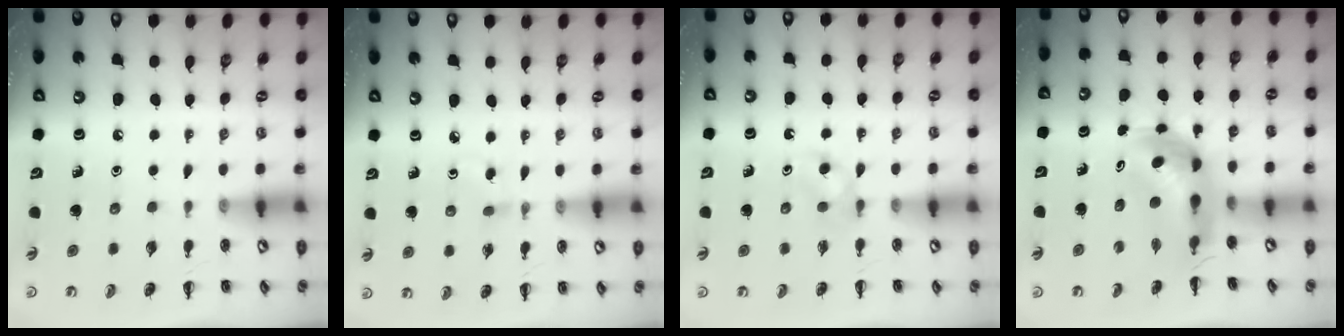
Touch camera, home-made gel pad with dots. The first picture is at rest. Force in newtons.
{"total": 2.7, "press": 2.4, "slide": 1.1}
{"total": 2.6, "press": 2.4, "slide": 1.0}
{"total": 6.4, "press": 6.1, "slide": 1.9}